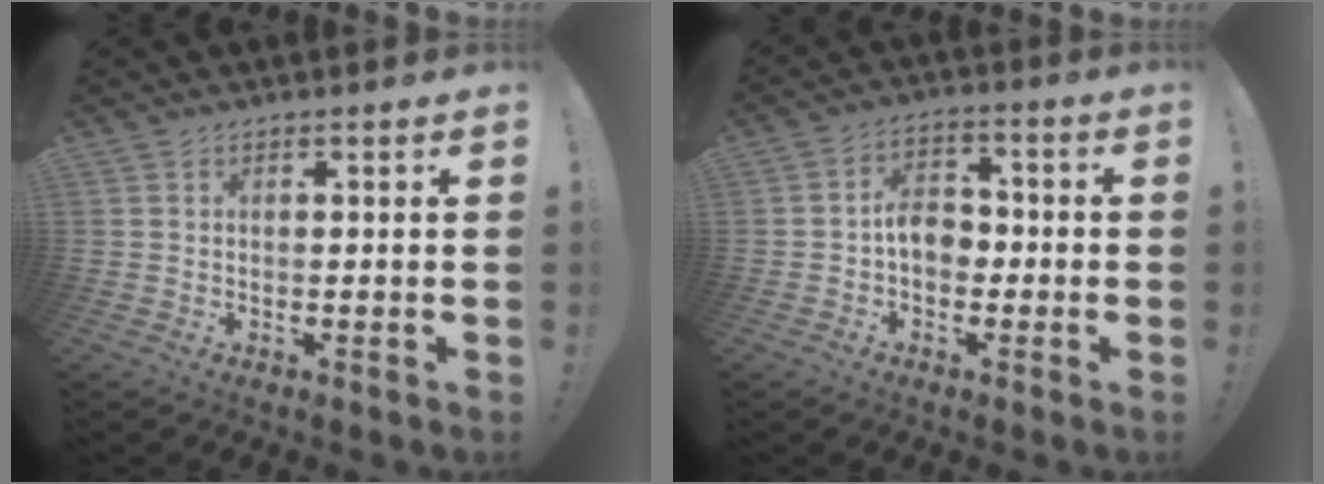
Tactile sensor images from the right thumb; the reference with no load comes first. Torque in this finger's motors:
{"motor_torque": [2.50, 2.50, 0.63, -0.40, 0.02]}